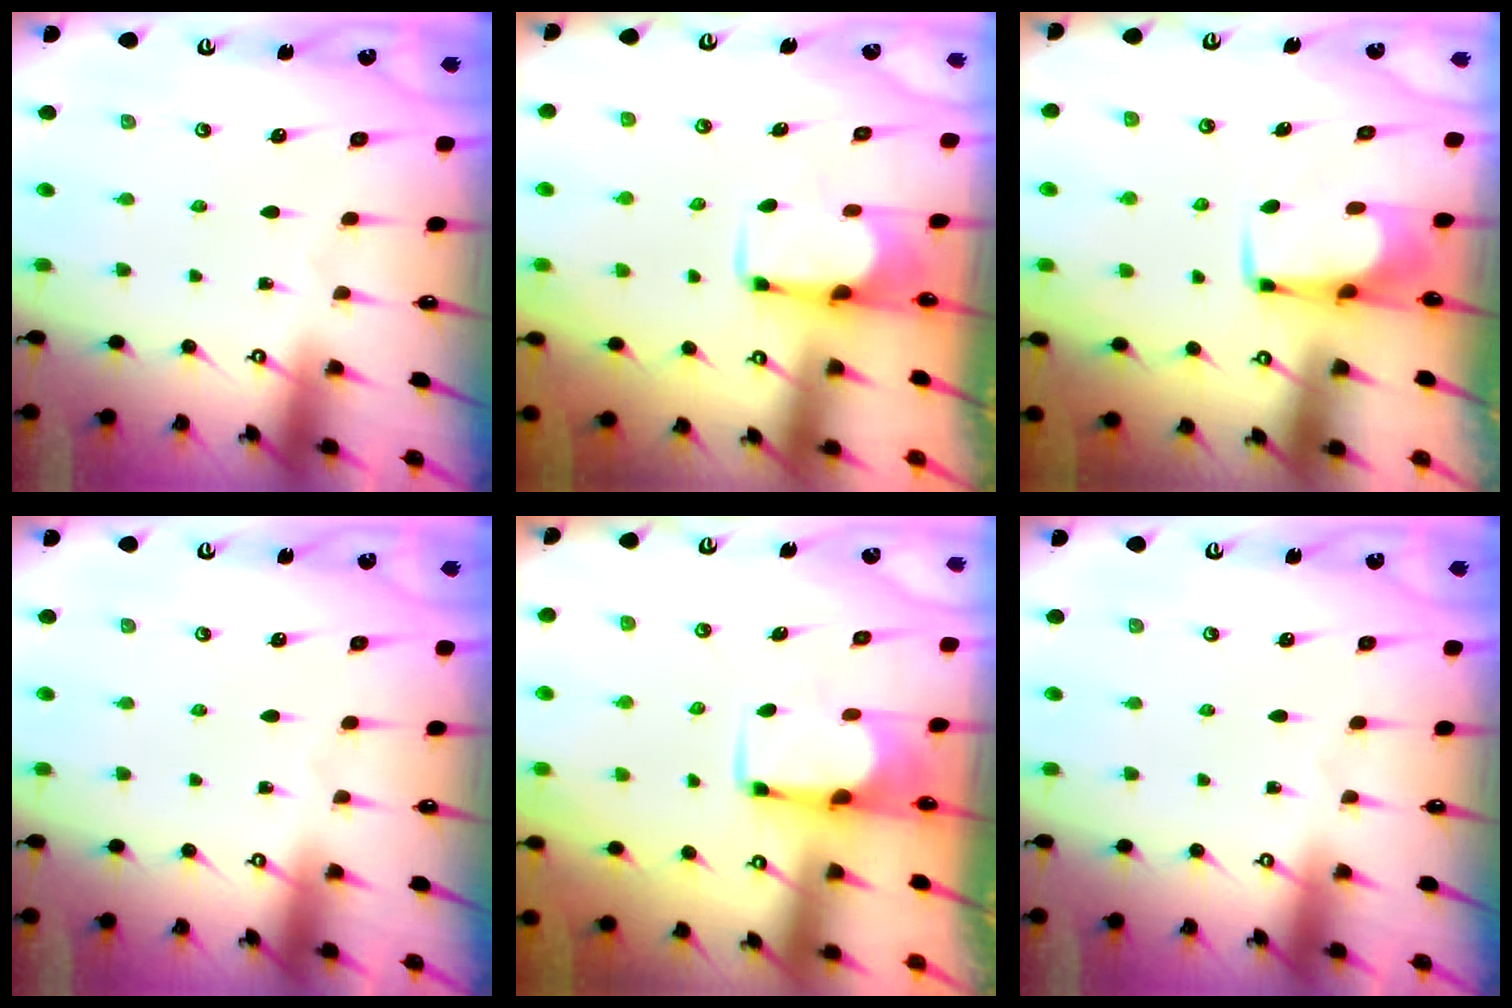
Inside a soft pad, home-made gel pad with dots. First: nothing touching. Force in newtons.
{"total": 1.8, "press": 1.6, "slide": 0.7}
{"total": 1.8, "press": 1.7, "slide": 0.6}
{"total": 0.0}
{"total": 1.8, "press": 1.6, "slide": 0.8}
{"total": 0.0}